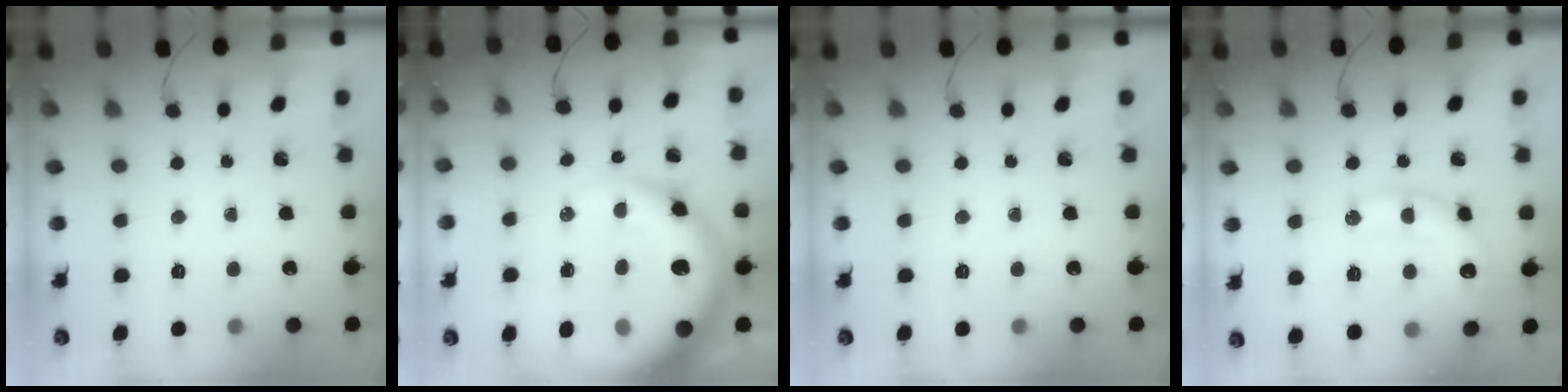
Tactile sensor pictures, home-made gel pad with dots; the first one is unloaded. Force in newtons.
{"total": 20.1, "press": 19.5, "slide": 4.7}
{"total": 0.0}
{"total": 13.8, "press": 13.8, "slide": 1.2}